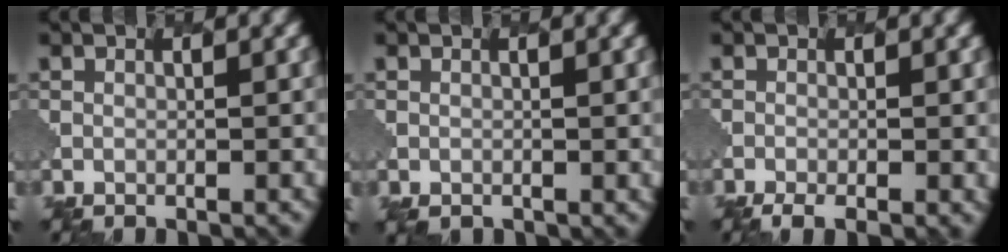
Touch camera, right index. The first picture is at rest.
{"total": 1.5, "force": [-0.4, 1.3, 0.7], "torque": [-0.015, -0.009, -0.003]}
{"total": 3.4, "force": [-1.6, 1.2, 2.7], "torque": [-0.042, -0.005, -0.019]}